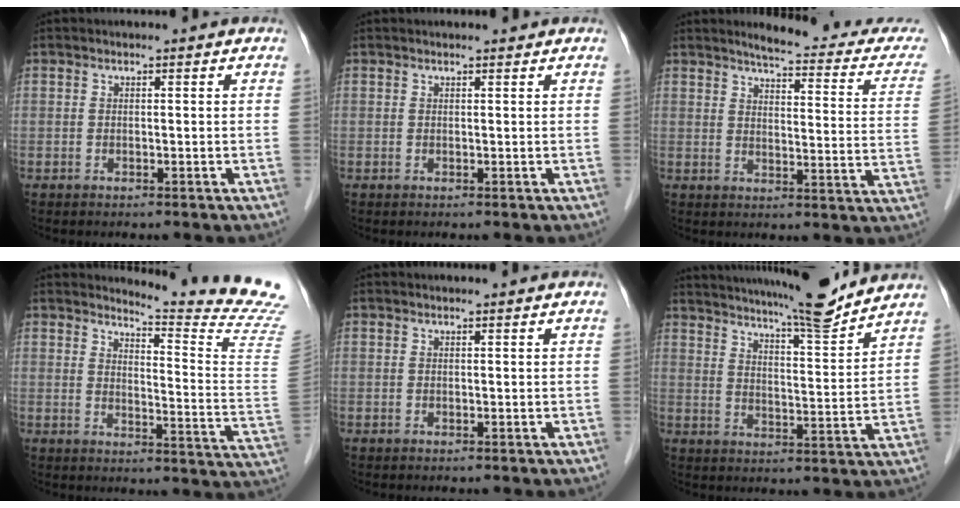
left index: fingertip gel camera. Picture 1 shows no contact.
{"total": 2.1, "force": [1.9, 0.4, 0.7], "torque": [-0.010, 0.014, 0.024]}
{"total": 16.3, "force": [15.1, 1.9, 5.7], "torque": [-0.055, -0.055, 0.157]}
{"total": 15.2, "force": [14.7, -3.3, 2.3], "torque": [-0.042, -0.154, 0.159]}
{"total": 1.0, "force": [1.0, 0.0, 0.3], "torque": [-0.007, 0.013, 0.017]}
{"total": 15.5, "force": [14.1, 0.2, 6.4], "torque": [-0.106, -0.016, 0.199]}